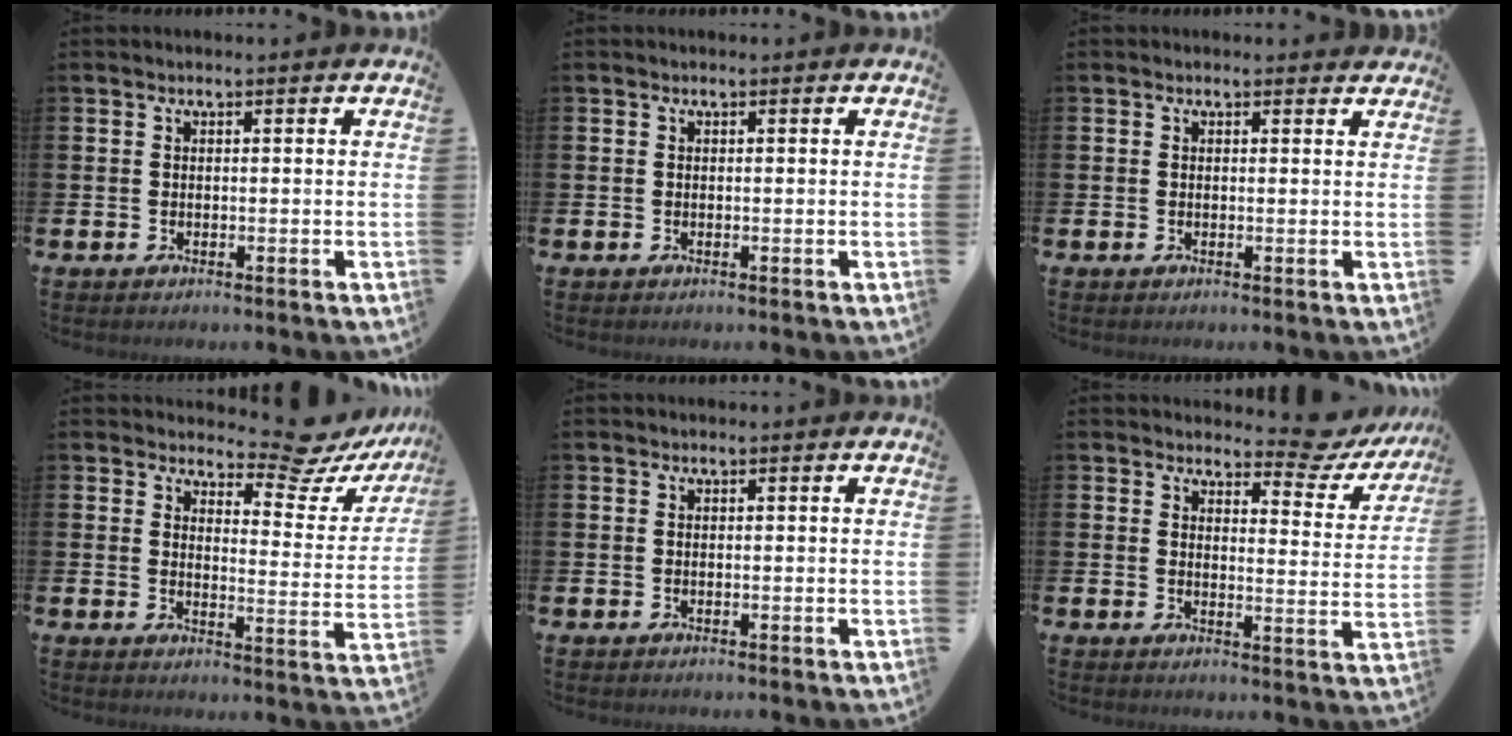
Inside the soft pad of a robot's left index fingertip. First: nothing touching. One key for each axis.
{"total": 0.0}
{"total": 0.5, "fx": 0.4, "fy": 0.2, "fz": 0.1, "tx": 0.005, "ty": -0.002, "tz": 0.006}
{"total": 8.0, "fx": 7.1, "fy": 2.3, "fz": 2.9, "tx": -0.043, "ty": -0.055, "tz": 0.118}
{"total": 0.0}
{"total": 5.1, "fx": 4.7, "fy": 1.6, "fz": 1.4, "tx": -0.018, "ty": -0.031, "tz": 0.077}